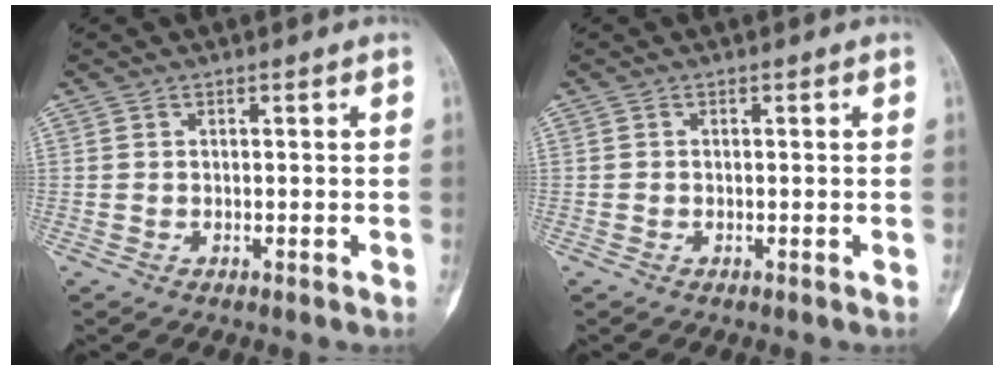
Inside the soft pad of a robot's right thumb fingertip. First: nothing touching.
{"total": 0.0}